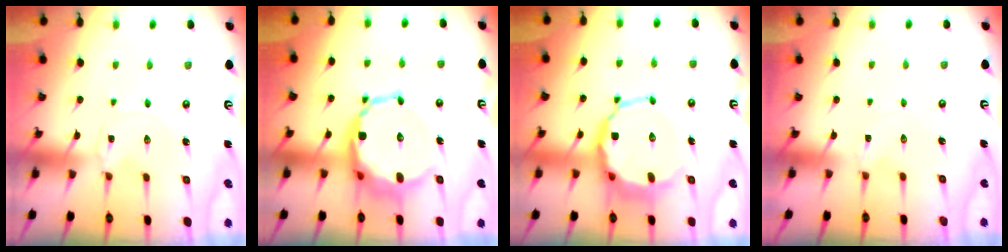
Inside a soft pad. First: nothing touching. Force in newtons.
{"total": 14.2, "press": 13.4, "slide": 4.6}
{"total": 13.0, "press": 12.5, "slide": 3.5}
{"total": 1.3, "press": 1.2, "slide": 0.4}